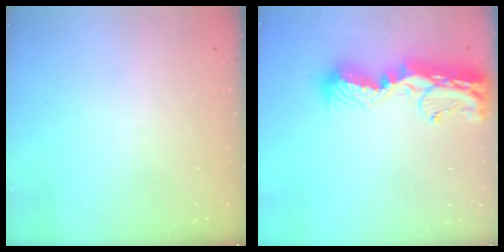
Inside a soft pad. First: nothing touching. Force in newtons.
{"total": 15.0, "press": 15.0, "slide": 1.2}